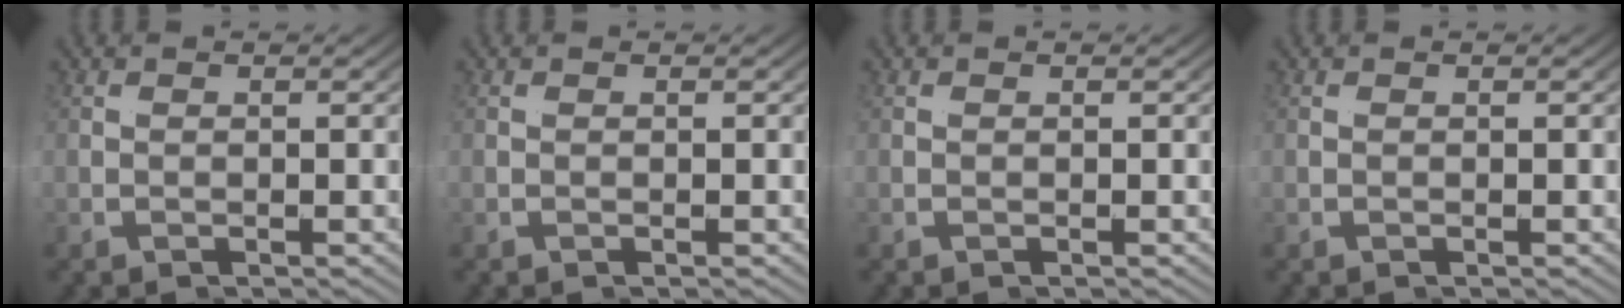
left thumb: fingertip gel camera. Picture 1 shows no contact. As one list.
[{"total": 0.0}, {"total": 0.0}, {"total": 0.0}]